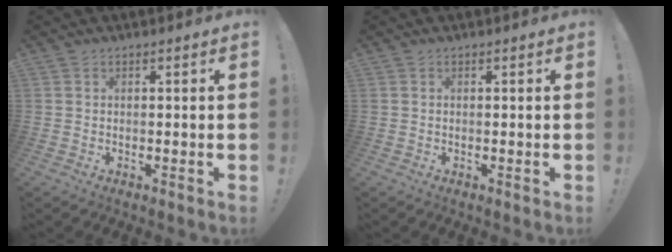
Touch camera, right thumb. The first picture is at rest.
{"total": 0.0}